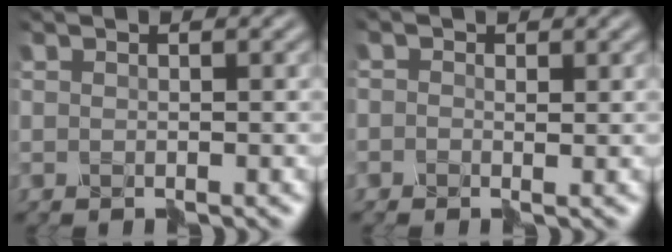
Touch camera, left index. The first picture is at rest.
{"total": 0.6, "force": [-0.1, 0.5, -0.4], "torque": [0.000, 0.003, -0.003]}